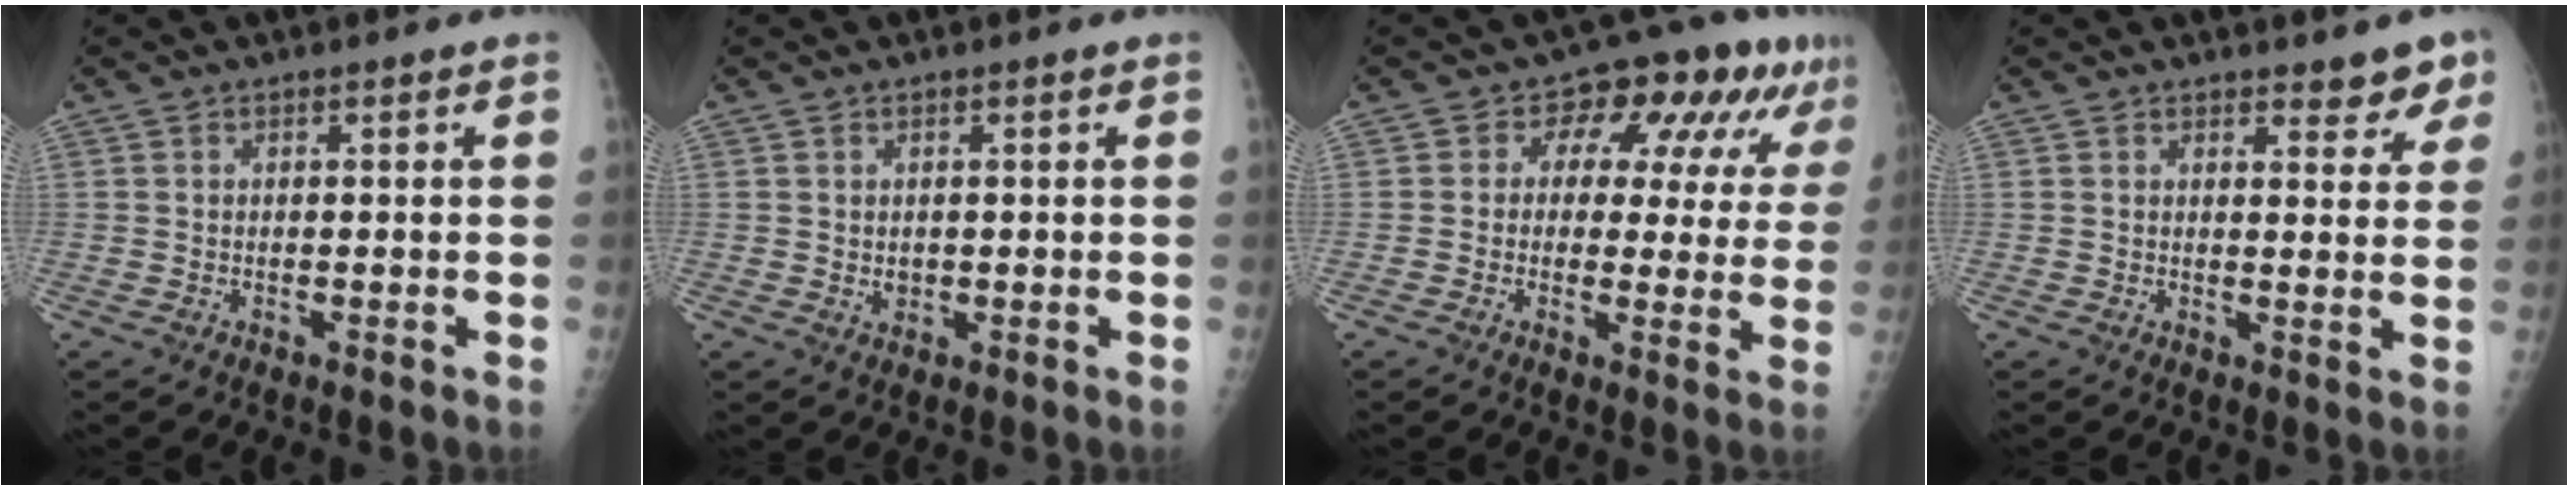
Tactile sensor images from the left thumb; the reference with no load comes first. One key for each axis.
{"total": 1.5, "fx": 0.0, "fy": 1.2, "fz": 0.8, "tx": -0.006, "ty": -0.001, "tz": 0.005}
{"total": 12.4, "fx": 5.3, "fy": 7.6, "fz": 8.3, "tx": -0.058, "ty": 0.008, "tz": 0.062}
{"total": 4.4, "fx": 3.5, "fy": 1.9, "fz": 2.0, "tx": 0.004, "ty": -0.020, "tz": 0.039}